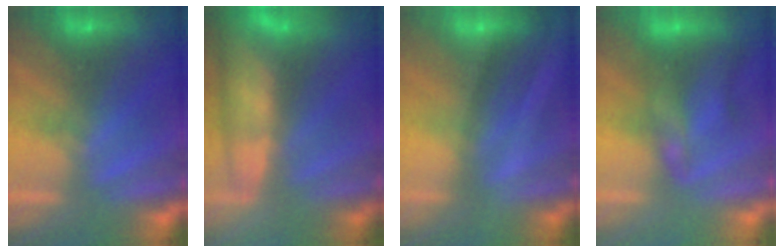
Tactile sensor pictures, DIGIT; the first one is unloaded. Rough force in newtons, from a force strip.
{"total": 5.7}
{"total": 2.0}
{"total": 2.1}